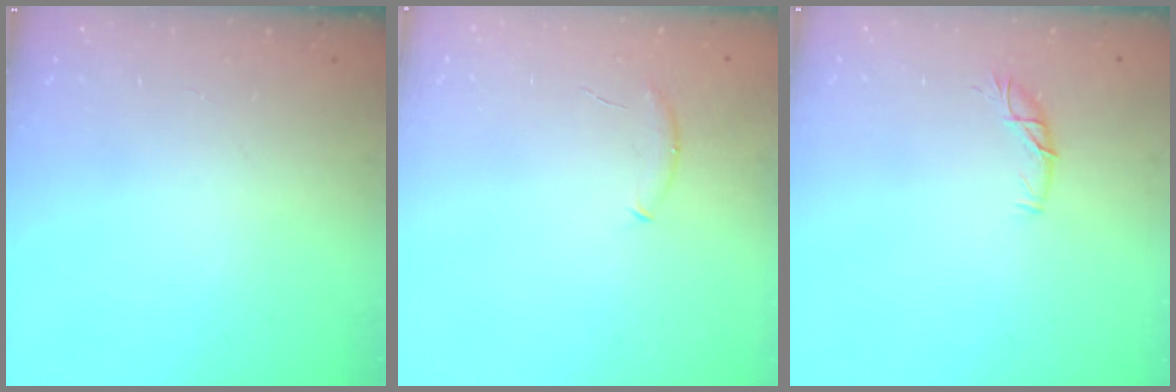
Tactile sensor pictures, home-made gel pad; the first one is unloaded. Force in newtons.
{"total": 5.8, "press": 5.7, "slide": 1.2}
{"total": 6.1, "press": 6.1, "slide": 0.6}